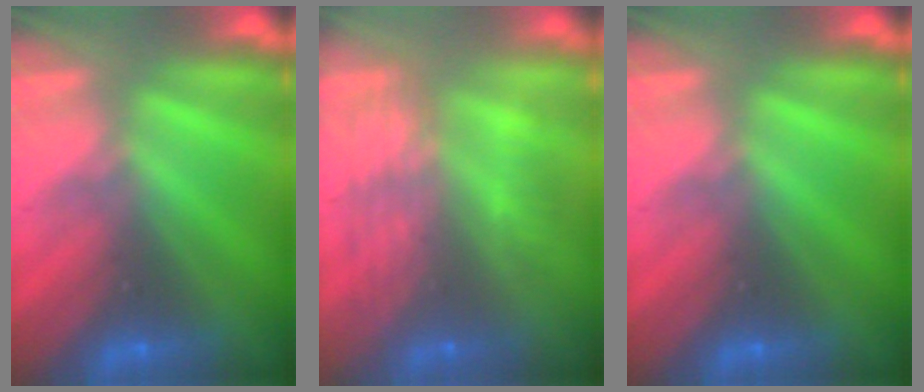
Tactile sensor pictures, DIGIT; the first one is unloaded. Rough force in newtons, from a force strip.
{"total": 6.8}
{"total": 0.0}